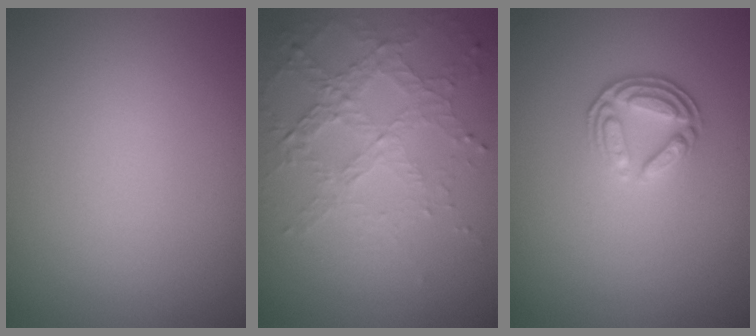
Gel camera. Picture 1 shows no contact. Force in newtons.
{"total": 4.7, "press": 3.3, "slide": 3.3}
{"total": 2.9, "press": 2.5, "slide": 1.6}